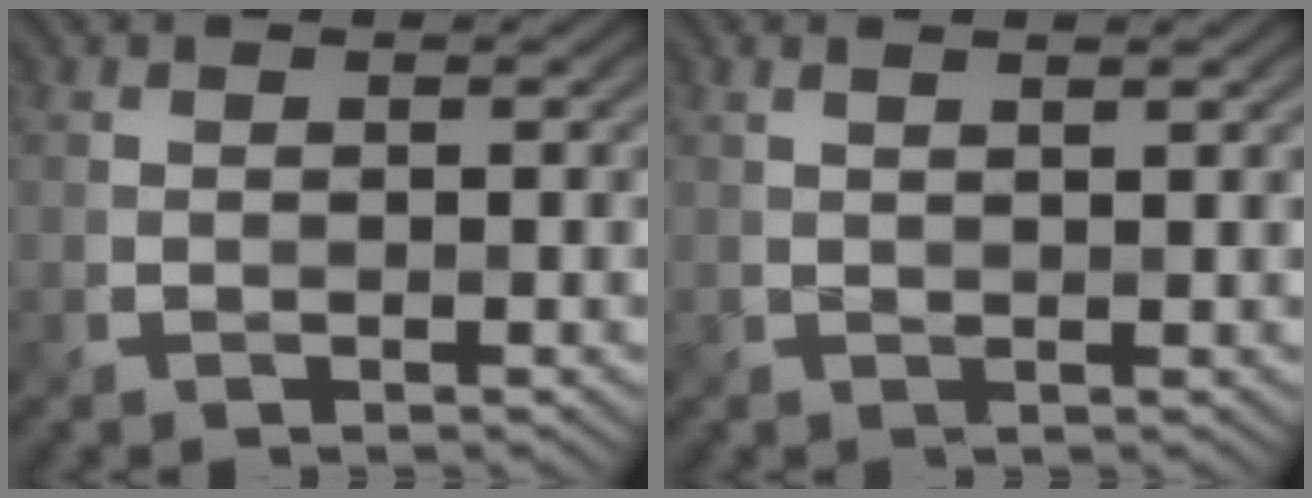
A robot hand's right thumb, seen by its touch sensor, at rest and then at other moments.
{"total": 1.4, "force": [1.1, 0.0, 0.9], "torque": [-0.011, 0.003, 0.015]}